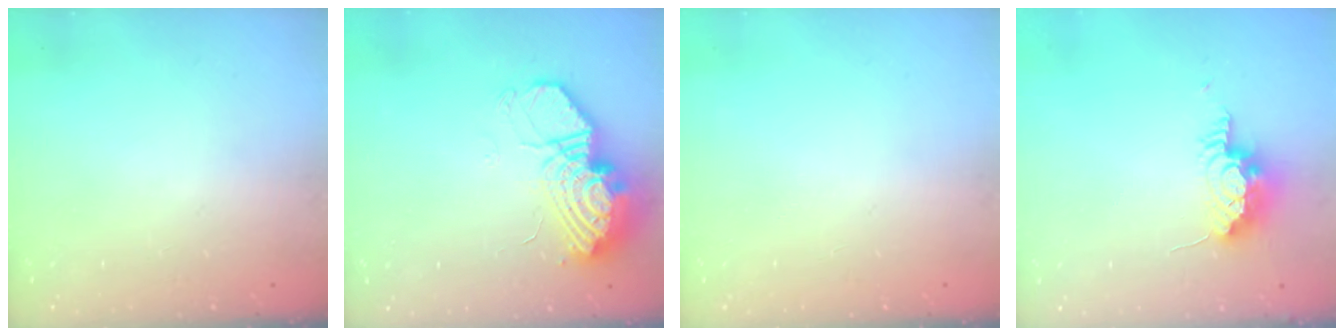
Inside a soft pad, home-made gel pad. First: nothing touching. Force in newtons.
{"total": 18.1, "press": 16.9, "slide": 6.5}
{"total": 0.0}
{"total": 15.6, "press": 10.8, "slide": 11.3}